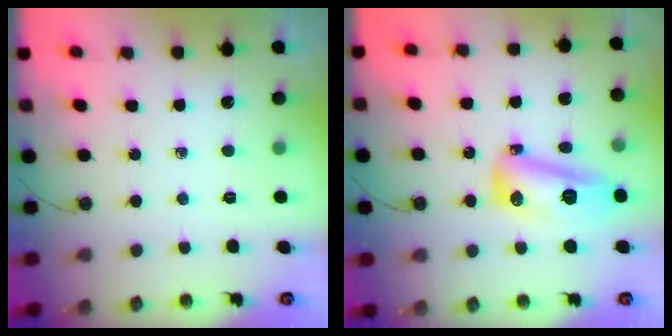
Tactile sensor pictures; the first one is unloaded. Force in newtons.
{"total": 13.1, "press": 13.0, "slide": 1.1}